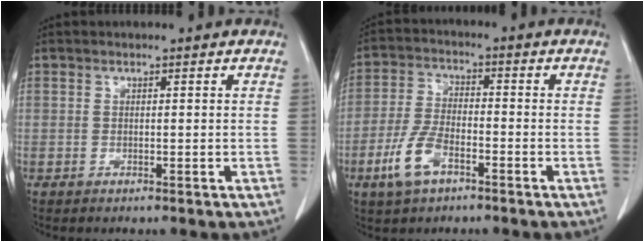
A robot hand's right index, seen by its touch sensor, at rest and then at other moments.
{"total": 7.5, "force": [-3.9, 3.1, 5.6], "torque": [-0.128, 0.000, -0.075]}